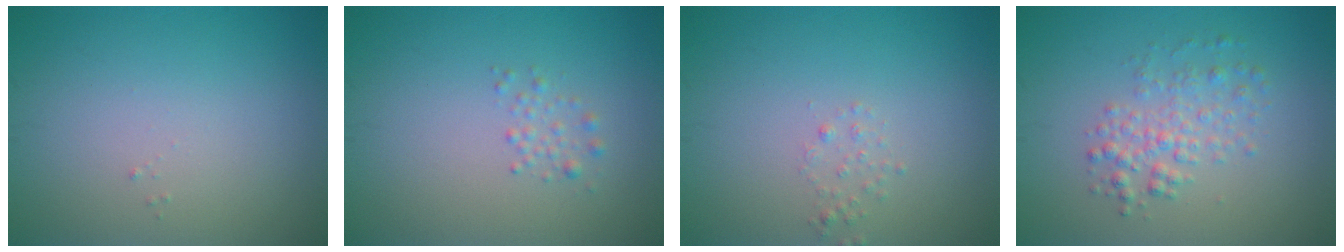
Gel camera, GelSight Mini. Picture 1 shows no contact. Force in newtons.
{"total": 1.5, "press": 1.5, "slide": 0.0}
{"total": 0.8, "press": 0.8, "slide": 0.1}
{"total": 2.7, "press": 2.7, "slide": 0.0}